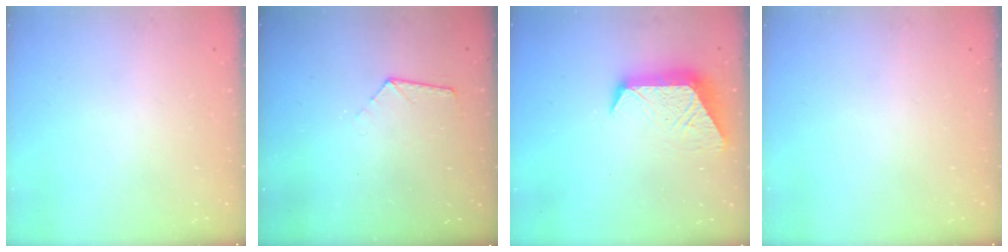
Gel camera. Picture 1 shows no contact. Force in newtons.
{"total": 6.5, "press": 6.5, "slide": 0.5}
{"total": 11.4, "press": 11.3, "slide": 1.0}
{"total": 0.0}